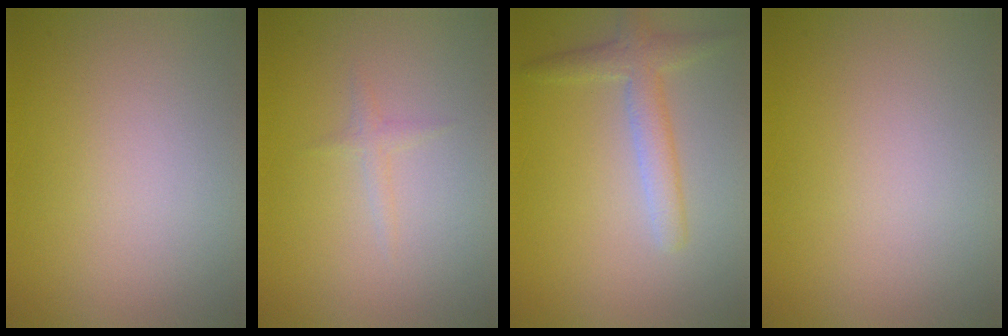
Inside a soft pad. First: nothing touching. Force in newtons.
{"total": 0.8, "press": 0.8, "slide": 0.1}
{"total": 2.9, "press": 2.9, "slide": 0.1}
{"total": 0.0}